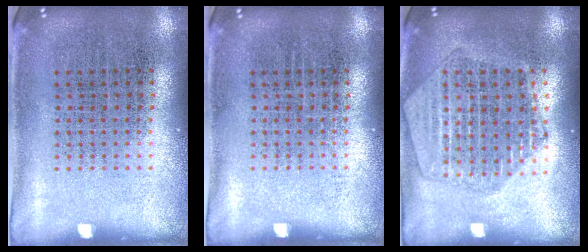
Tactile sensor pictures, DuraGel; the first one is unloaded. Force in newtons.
{"total": 0.0}
{"total": 1.9, "press": 1.8, "slide": 0.6}